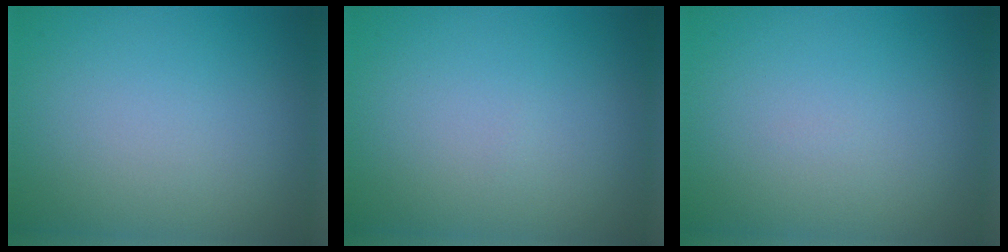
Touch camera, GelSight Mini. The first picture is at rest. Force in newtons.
{"total": 0.0}
{"total": 0.0}